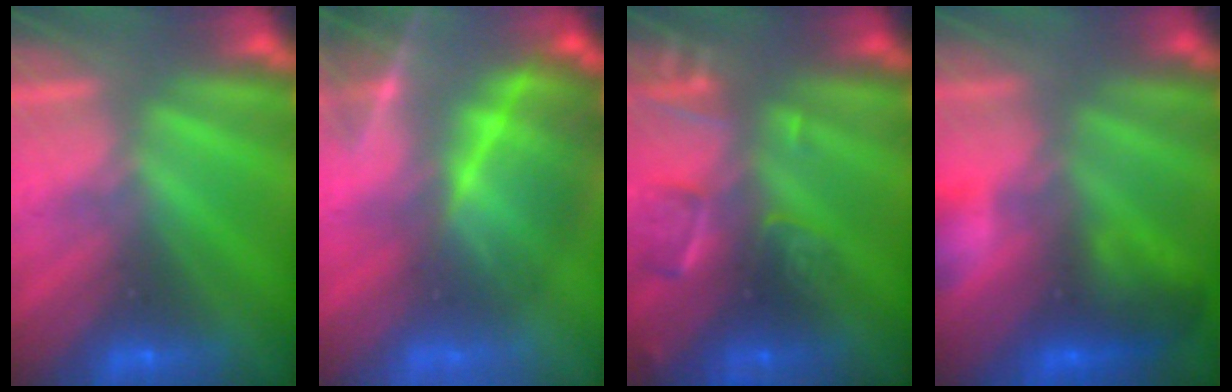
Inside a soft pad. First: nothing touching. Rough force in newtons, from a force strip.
{"total": 7.1}
{"total": 2.5}
{"total": 6.5}